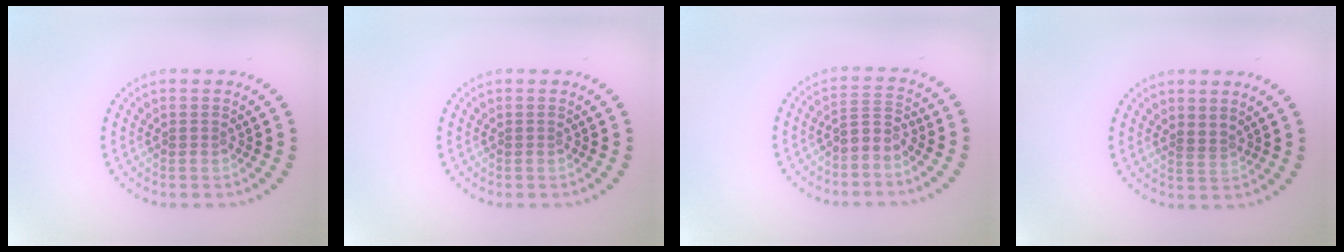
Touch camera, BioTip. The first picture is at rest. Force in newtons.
{"total": 0.0}
{"total": 2.0, "press": 1.6, "slide": 1.3}
{"total": 0.9, "press": 0.7, "slide": 0.7}